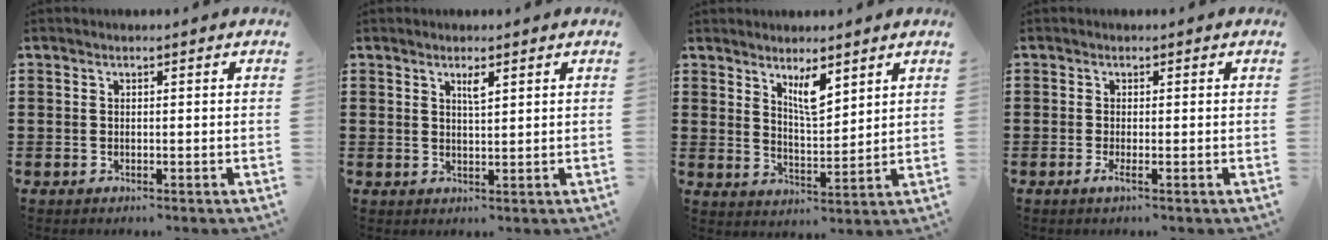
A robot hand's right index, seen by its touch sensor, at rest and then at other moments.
{"total": 2.0, "force": [1.2, 0.4, 1.6], "torque": [-0.024, -0.001, 0.017]}
{"total": 5.2, "force": [3.5, 1.5, 3.7], "torque": [-0.063, -0.008, 0.057]}
{"total": 1.5, "force": [-0.6, 0.1, 1.4], "torque": [-0.031, -0.007, -0.013]}